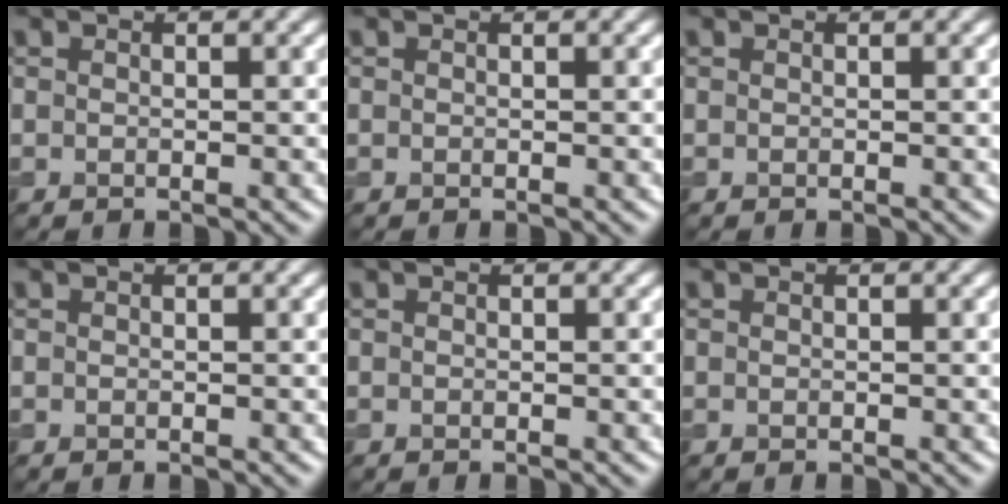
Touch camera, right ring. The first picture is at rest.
{"total": 0.0}
{"total": 0.0}
{"total": 0.0}
{"total": 0.0}
{"total": 0.0}